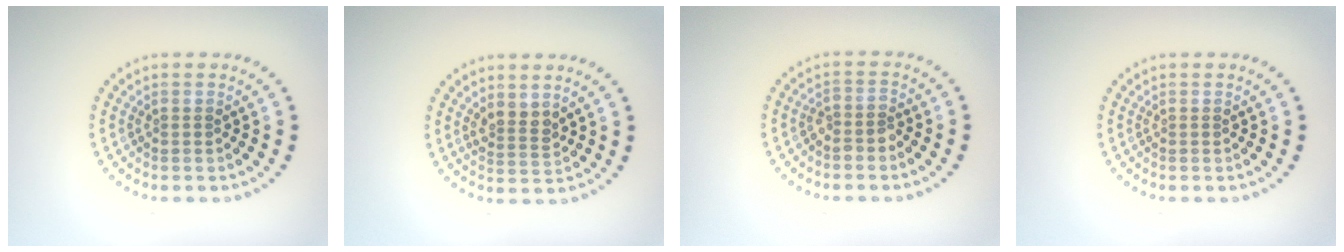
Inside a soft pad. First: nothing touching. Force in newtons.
{"total": 2.0, "press": 1.7, "slide": 1.2}
{"total": 1.7, "press": 1.4, "slide": 1.0}
{"total": 0.0}